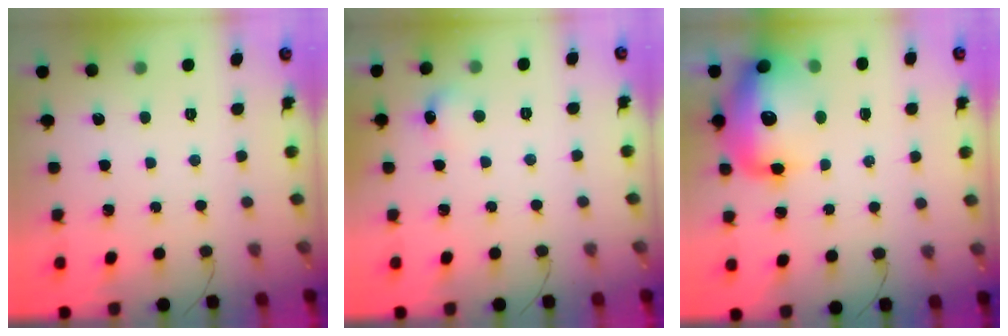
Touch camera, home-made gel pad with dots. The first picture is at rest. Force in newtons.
{"total": 6.2, "press": 6.0, "slide": 1.7}
{"total": 18.2, "press": 17.7, "slide": 4.1}